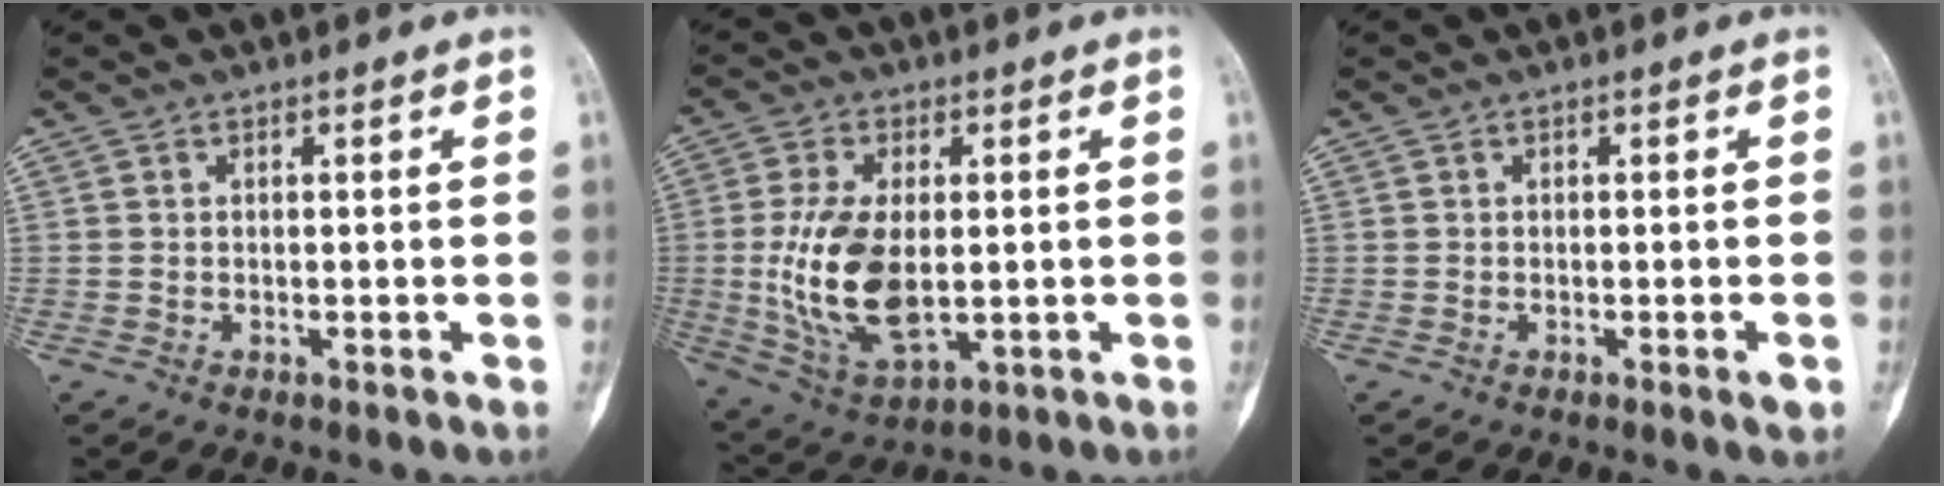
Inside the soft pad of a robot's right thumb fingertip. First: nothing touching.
{"total": 14.5, "force": [-0.3, 7.7, 12.3], "torque": [-0.246, -0.011, 0.009]}
{"total": 1.4, "force": [-0.5, 0.1, 1.3], "torque": [-0.017, -0.002, -0.009]}